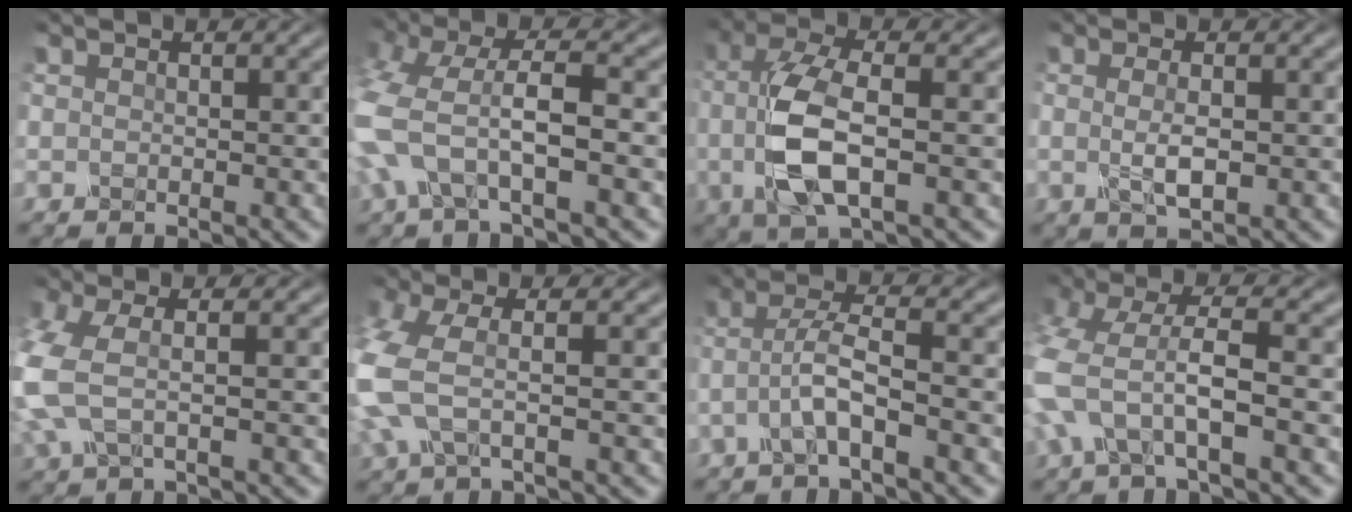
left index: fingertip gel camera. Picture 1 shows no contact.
{"total": 7.2, "force": [-2.0, 3.1, 6.1], "torque": [-0.148, 0.007, -0.050]}
{"total": 6.7, "force": [-0.5, 2.5, 6.2], "torque": [-0.135, 0.000, -0.011]}
{"total": 2.6, "force": [0.0, 0.8, 2.4], "torque": [-0.051, -0.003, 0.000]}
{"total": 5.1, "force": [-0.1, 2.3, 4.6], "torque": [-0.130, 0.001, -0.008]}
{"total": 5.5, "force": [-0.5, 2.3, 5.0], "torque": [-0.142, -0.002, -0.017]}
{"total": 3.7, "force": [-1.3, 0.5, 3.4], "torque": [-0.068, 0.011, -0.033]}
{"total": 6.3, "force": [-2.0, 2.4, 5.5], "torque": [-0.129, 0.006, -0.047]}